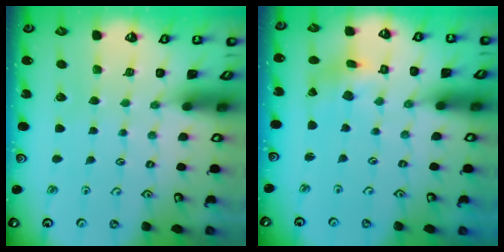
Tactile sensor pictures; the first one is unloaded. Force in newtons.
{"total": 3.1, "press": 3.0, "slide": 0.8}